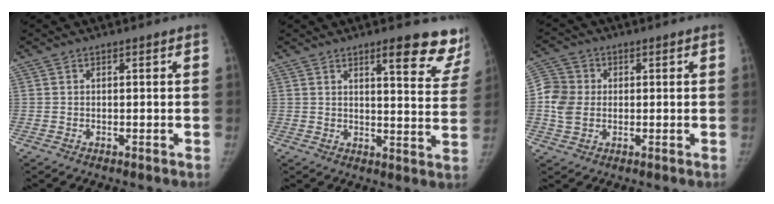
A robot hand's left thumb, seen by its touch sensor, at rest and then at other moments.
{"total": 13.1, "force": [10.1, 3.1, 7.7], "torque": [-0.050, -0.059, 0.110]}
{"total": 7.0, "force": [-0.1, 6.0, 3.6], "torque": [-0.067, 0.010, -0.008]}